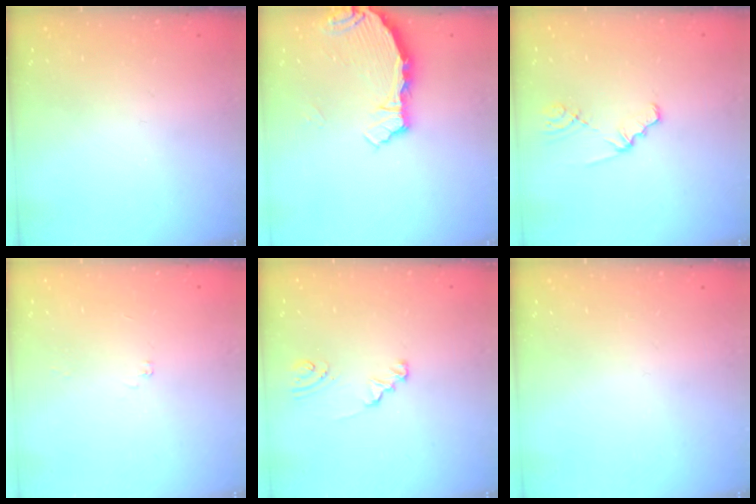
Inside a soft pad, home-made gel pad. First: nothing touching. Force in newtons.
{"total": 3.9, "press": 3.9, "slide": 0.2}
{"total": 1.6, "press": 1.6, "slide": 0.1}
{"total": 0.9, "press": 0.9, "slide": 0.1}
{"total": 1.7, "press": 1.7, "slide": 0.1}
{"total": 0.0}